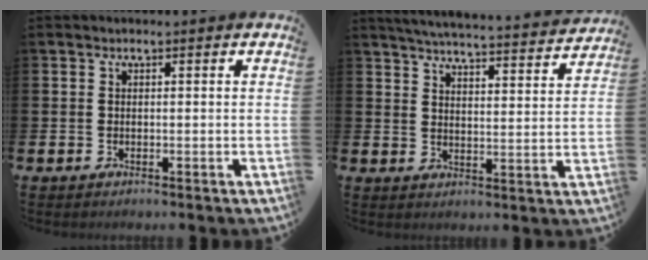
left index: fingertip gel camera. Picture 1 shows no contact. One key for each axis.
{"total": 5.2, "fx": 5.1, "fy": 0.1, "fz": 1.1, "tx": -0.034, "ty": -0.043, "tz": 0.085}